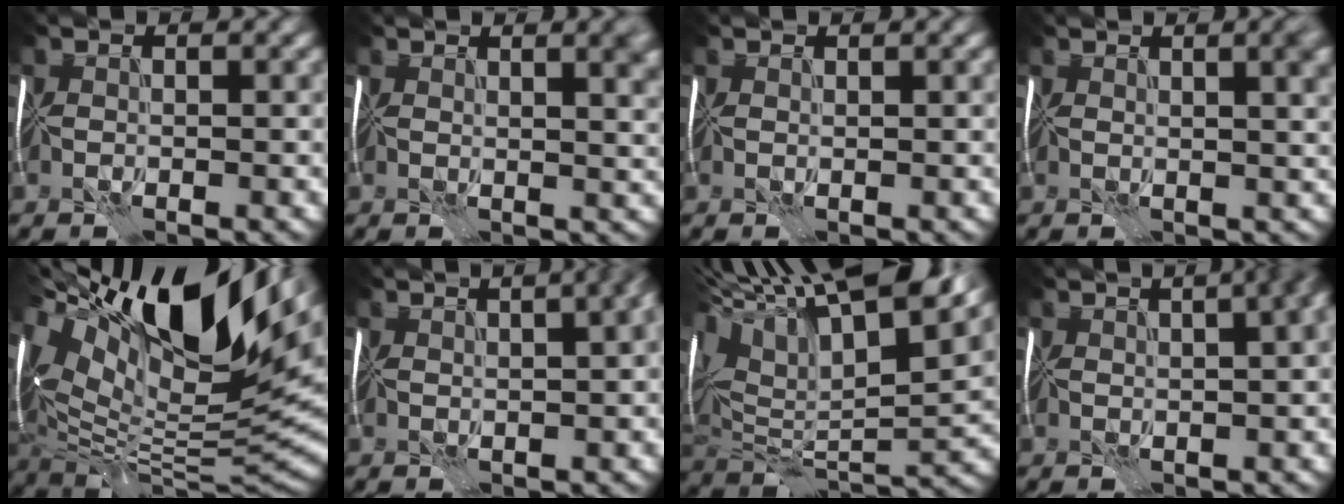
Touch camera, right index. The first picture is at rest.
{"total": 5.2, "force": [2.9, 2.1, 3.8], "torque": [-0.012, 0.011, 0.035]}
{"total": 1.0, "force": [1.0, 0.2, 0.2], "torque": [-0.004, 0.004, 0.015]}
{"total": 6.1, "force": [2.9, 2.4, 4.8], "torque": [-0.023, 0.018, 0.030]}
{"total": 18.1, "force": [7.3, 7.3, 14.8], "torque": [-0.263, 0.023, 0.124]}
{"total": 11.8, "force": [4.5, 5.6, 9.4], "torque": [-0.071, 0.064, 0.033]}
{"total": 17.4, "force": [8.1, 6.7, 13.8], "torque": [-0.279, 0.052, 0.135]}
{"total": 16.1, "force": [6.1, 8.1, 12.5], "torque": [-0.086, 0.077, 0.045]}